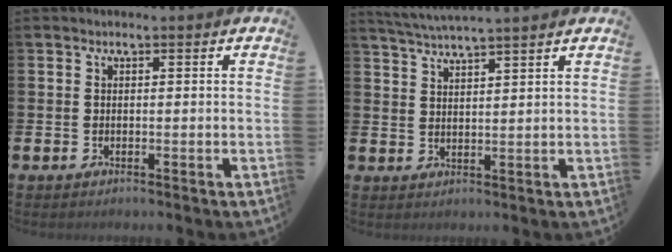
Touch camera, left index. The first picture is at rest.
{"total": 3.6, "force": [3.5, -0.6, 0.5], "torque": [-0.025, -0.015, 0.065]}